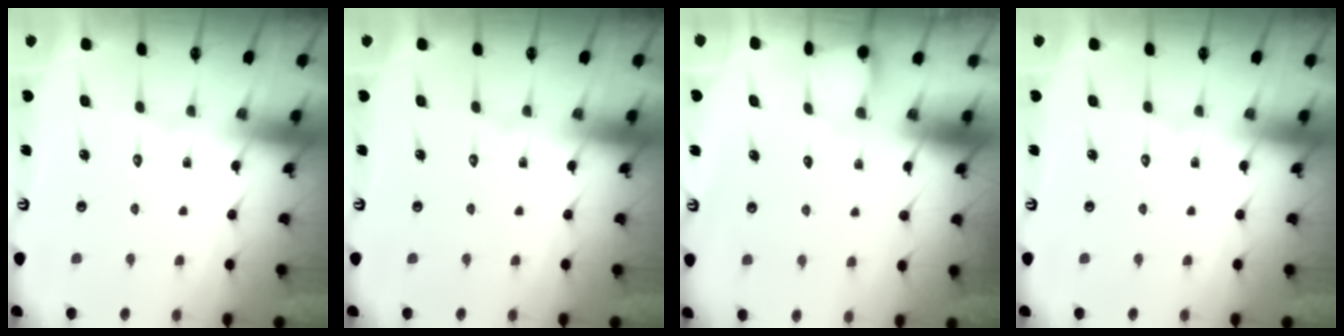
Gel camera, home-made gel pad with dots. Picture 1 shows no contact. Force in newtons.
{"total": 0.0}
{"total": 2.8, "press": 2.8, "slide": 0.2}
{"total": 0.0}